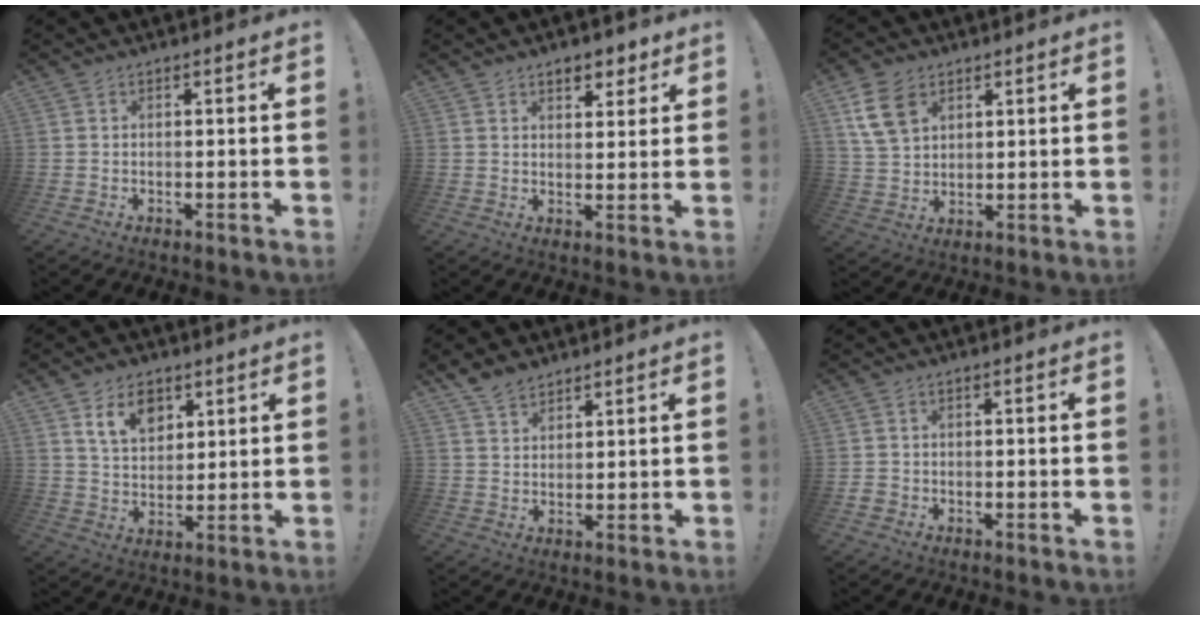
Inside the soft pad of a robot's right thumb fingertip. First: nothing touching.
{"total": 5.4, "force": [3.8, 3.3, 2.1], "torque": [-0.010, -0.022, 0.064]}
{"total": 10.1, "force": [5.4, 7.0, 5.0], "torque": [-0.094, -0.007, 0.106]}
{"total": 9.7, "force": [5.3, 6.5, 4.9], "torque": [-0.079, -0.018, 0.100]}
{"total": 7.1, "force": [5.2, 4.4, 2.0], "torque": [-0.035, -0.025, 0.102]}
{"total": 1.9, "force": [-1.2, 1.4, 0.7], "torque": [-0.010, 0.007, -0.021]}